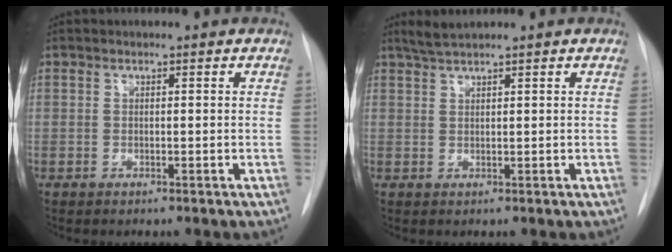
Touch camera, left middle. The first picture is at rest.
{"total": 2.5, "force": [2.2, -0.3, 1.1], "torque": [-0.026, 0.007, 0.046]}